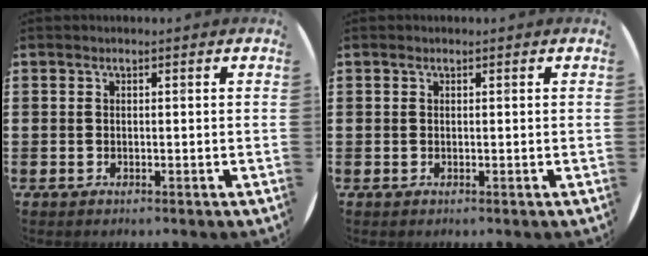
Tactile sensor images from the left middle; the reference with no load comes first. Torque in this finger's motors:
{"motor_torque": [-0.06, 0.09, 0.00, -0.01]}